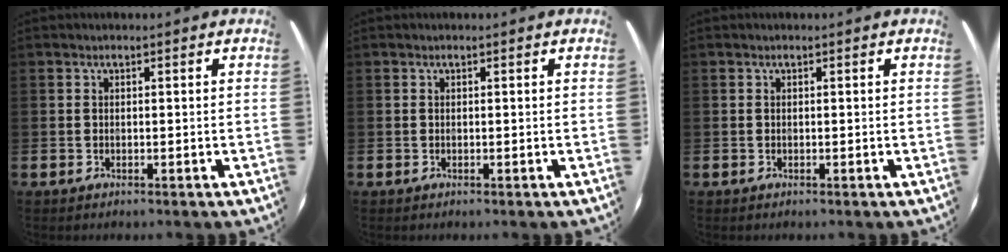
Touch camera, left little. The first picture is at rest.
{"total": 0.0}
{"total": 0.0}